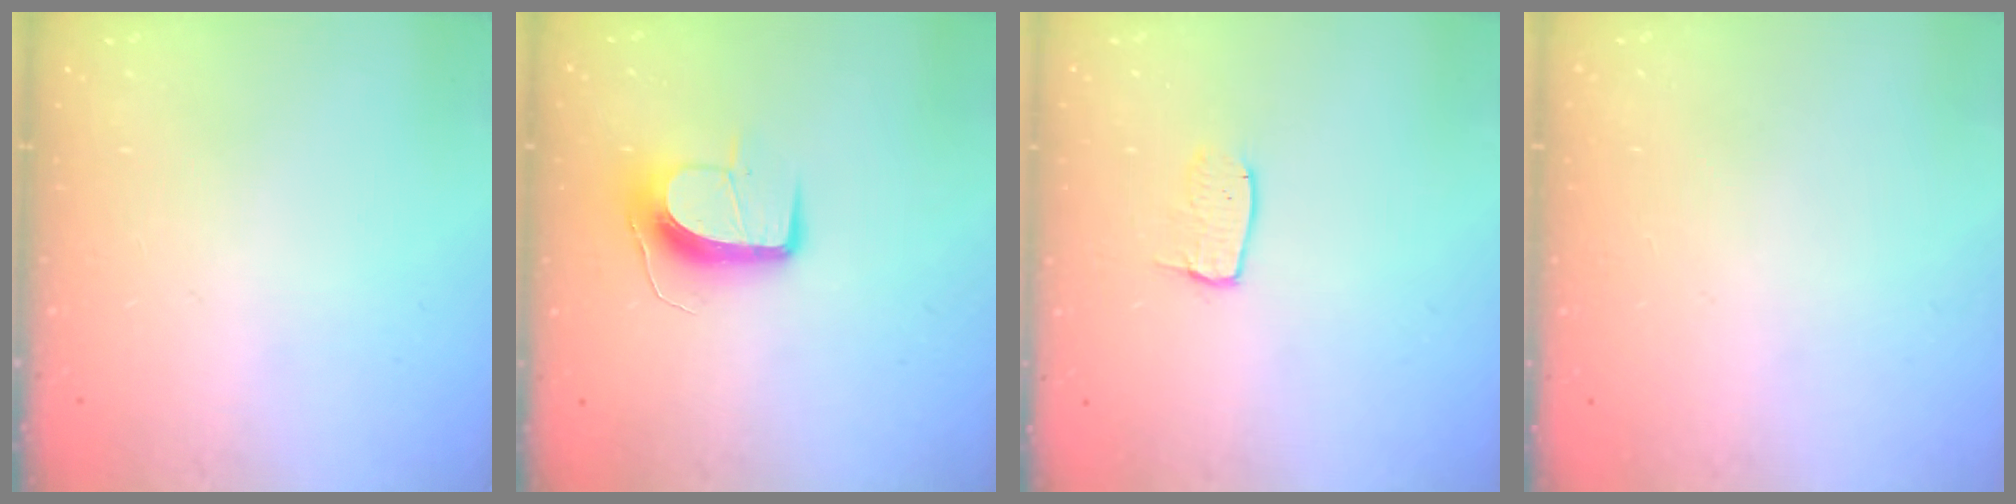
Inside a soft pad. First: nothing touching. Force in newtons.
{"total": 10.6, "press": 10.6, "slide": 0.1}
{"total": 3.8, "press": 3.8, "slide": 0.3}
{"total": 0.0}